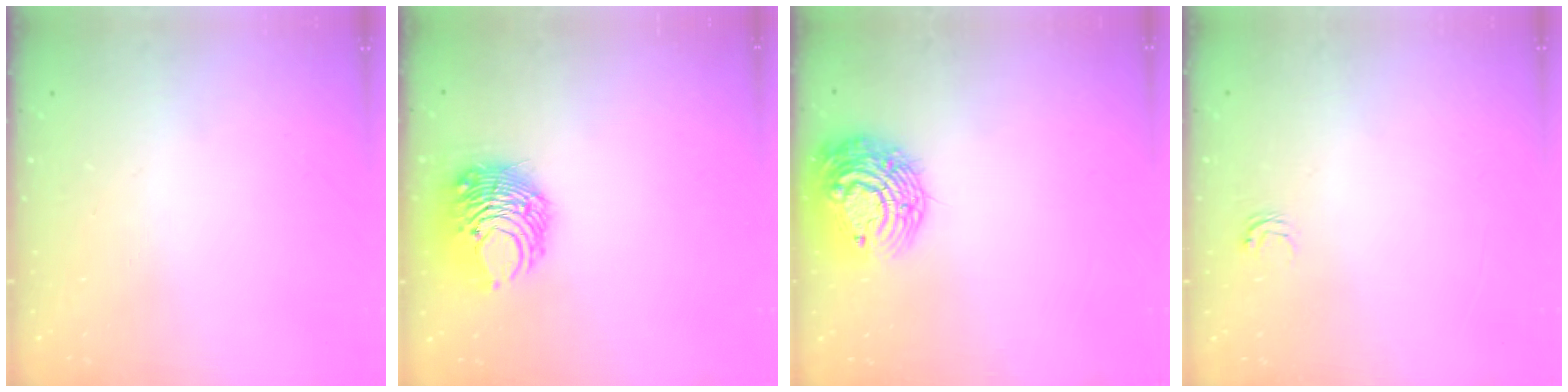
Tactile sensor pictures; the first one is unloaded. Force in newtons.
{"total": 10.7, "press": 10.7, "slide": 0.7}
{"total": 16.0, "press": 16.0, "slide": 1.3}
{"total": 2.1, "press": 2.1, "slide": 0.2}